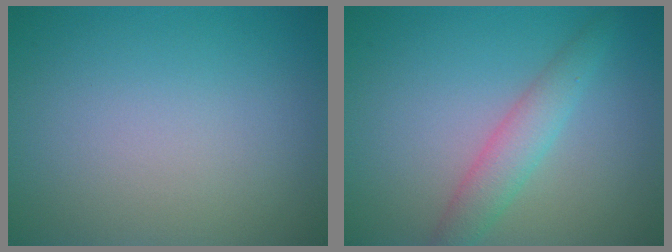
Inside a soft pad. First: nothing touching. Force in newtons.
{"total": 2.9, "press": 2.9, "slide": 0.1}